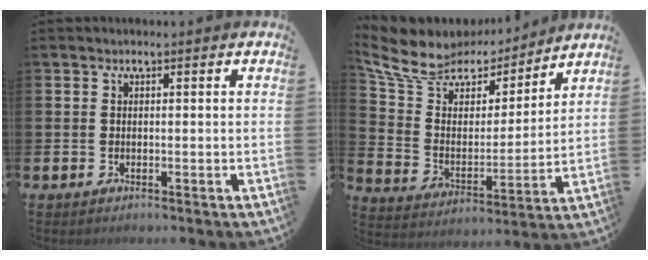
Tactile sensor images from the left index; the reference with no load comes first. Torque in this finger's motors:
{"motor_torque": [1.07, -1.07, 0.49, 0.05]}